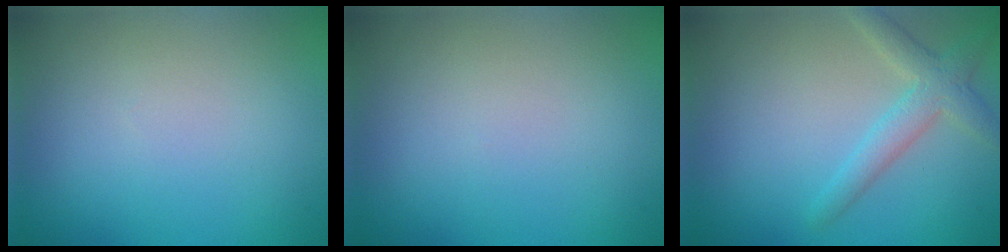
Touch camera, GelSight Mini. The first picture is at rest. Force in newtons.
{"total": 0.0}
{"total": 3.0, "press": 3.0, "slide": 0.1}